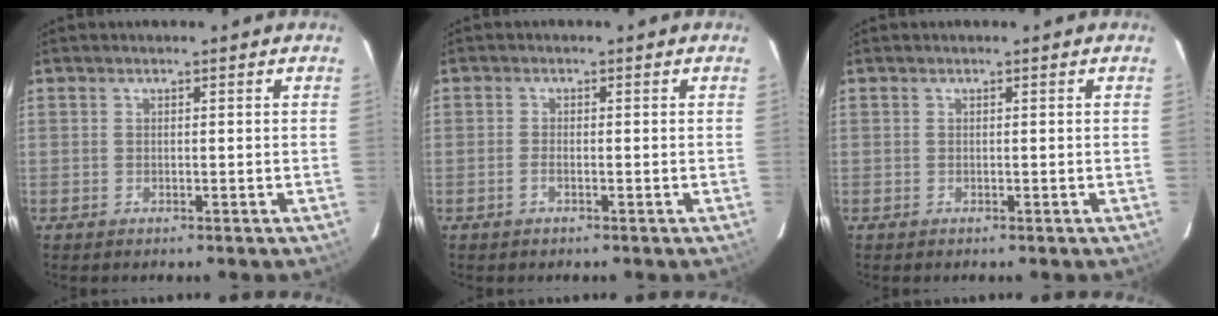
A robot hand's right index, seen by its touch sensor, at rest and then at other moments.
{"total": 1.3, "force": [-0.7, 0.4, 1.0], "torque": [-0.026, 0.002, -0.015]}
{"total": 0.0}